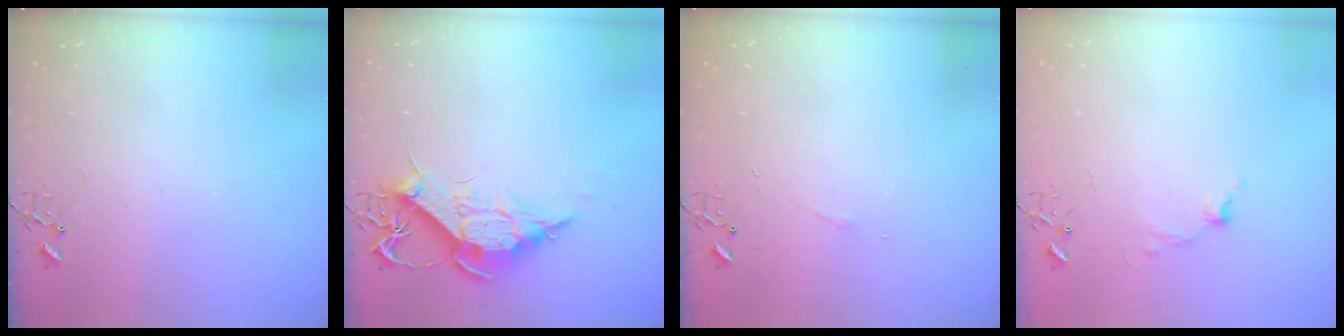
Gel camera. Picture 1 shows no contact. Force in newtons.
{"total": 12.6, "press": 12.6, "slide": 1.2}
{"total": 3.3, "press": 3.2, "slide": 0.6}
{"total": 6.8, "press": 6.8, "slide": 0.7}